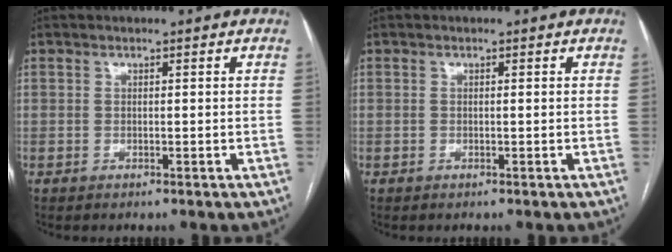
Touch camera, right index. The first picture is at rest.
{"total": 0.0}